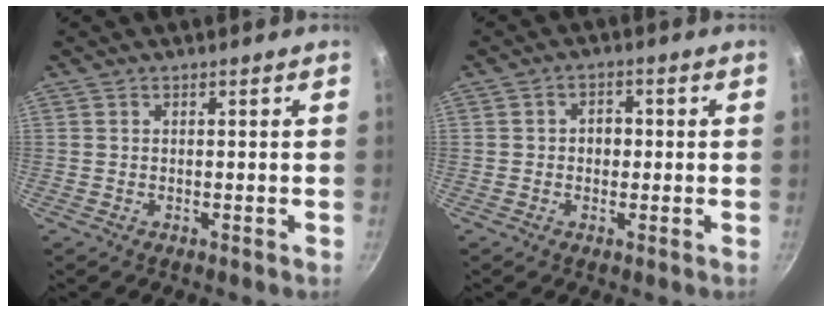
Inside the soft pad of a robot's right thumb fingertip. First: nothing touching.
{"total": 3.4, "force": [-0.1, 2.8, 1.9], "torque": [-0.008, 0.009, -0.005]}